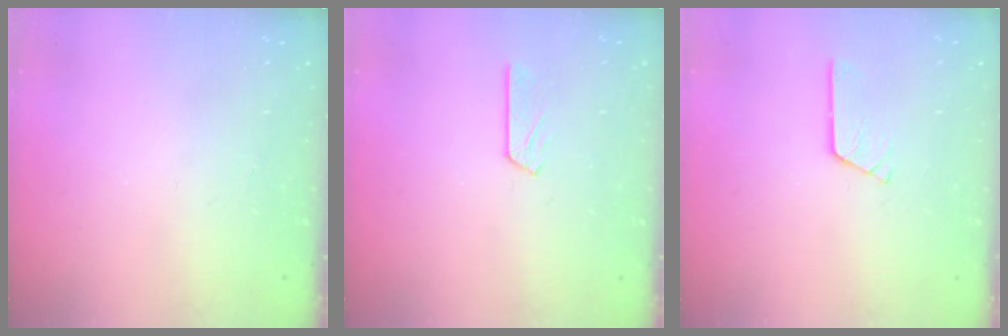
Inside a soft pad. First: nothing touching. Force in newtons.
{"total": 4.9, "press": 4.8, "slide": 0.5}
{"total": 3.4, "press": 3.4, "slide": 0.3}